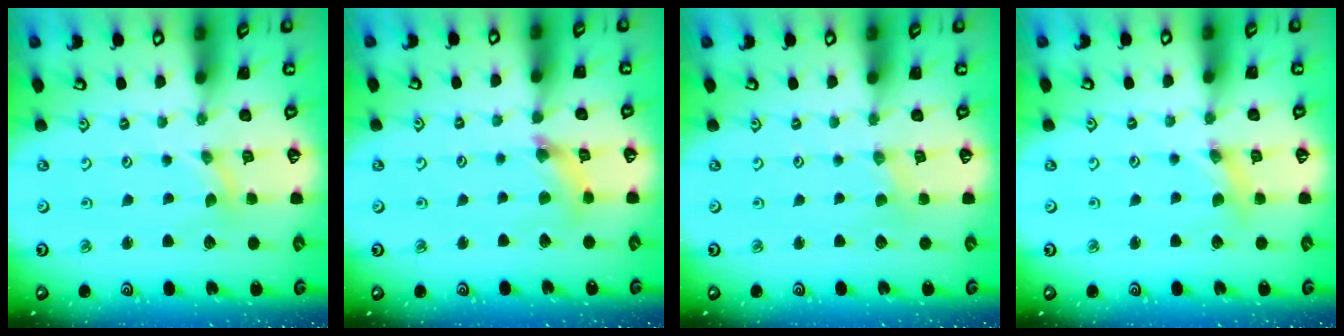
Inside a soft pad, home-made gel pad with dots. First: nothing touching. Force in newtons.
{"total": 5.5, "press": 5.5, "slide": 0.5}
{"total": 0.0}
{"total": 2.7, "press": 2.7, "slide": 0.3}